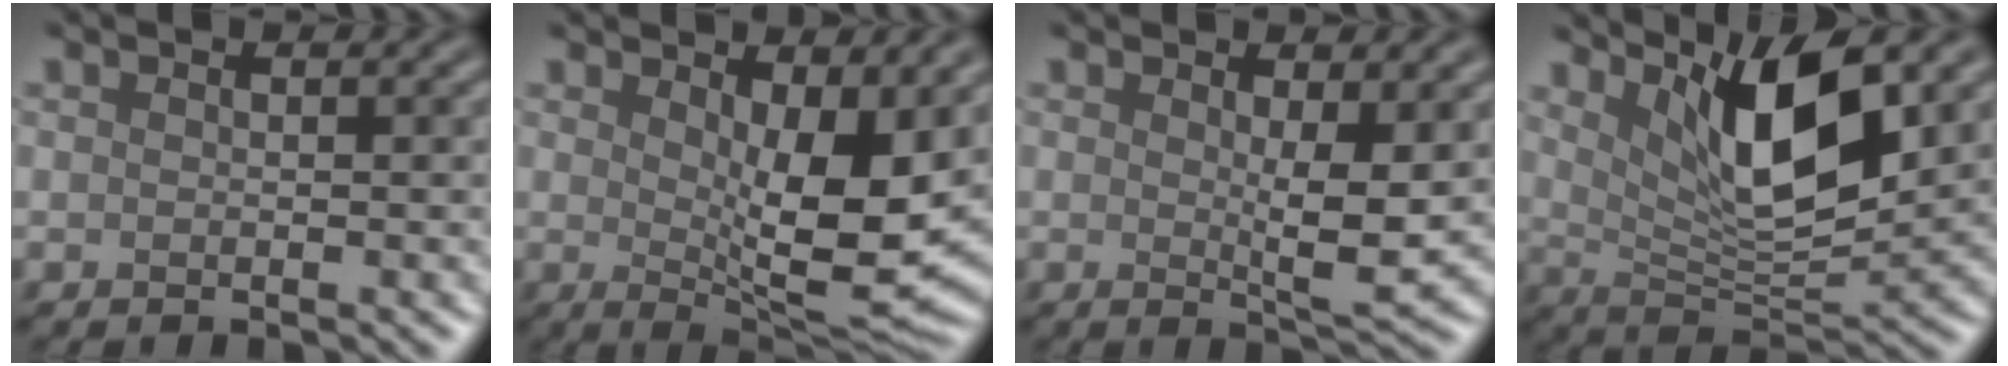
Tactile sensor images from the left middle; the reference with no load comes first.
{"total": 8.7, "force": [1.6, 2.9, 8.0], "torque": [-0.120, -0.016, 0.030]}
{"total": 3.4, "force": [0.7, 0.6, 3.2], "torque": [-0.052, -0.014, 0.015]}
{"total": 8.4, "force": [3.9, 2.6, 7.0], "torque": [-0.121, -0.016, 0.071]}